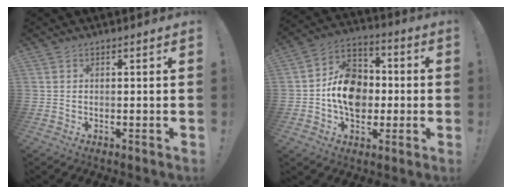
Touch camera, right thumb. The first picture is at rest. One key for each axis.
{"total": 14.3, "fx": -2.0, "fy": 11.4, "fz": 8.3, "tx": -0.131, "ty": 0.029, "tz": -0.029}